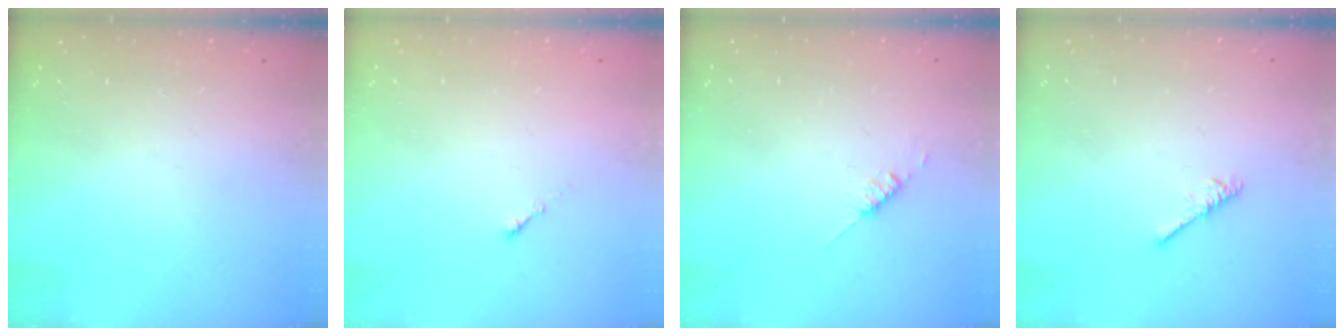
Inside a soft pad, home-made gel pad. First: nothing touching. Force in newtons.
{"total": 0.0}
{"total": 2.6, "press": 2.6, "slide": 0.3}
{"total": 2.6, "press": 2.5, "slide": 0.5}